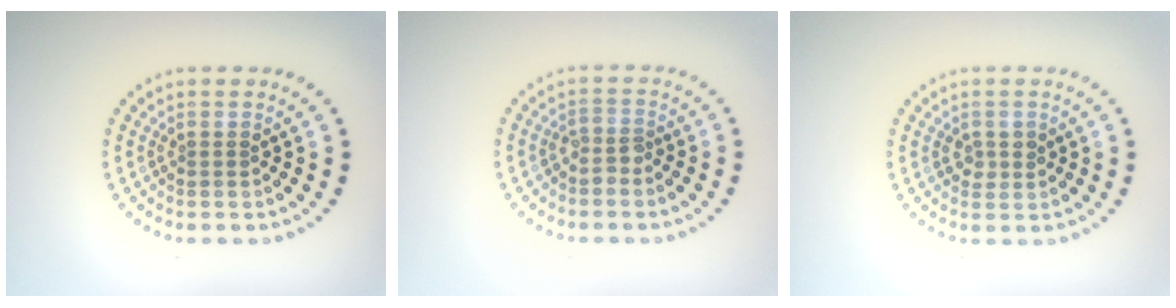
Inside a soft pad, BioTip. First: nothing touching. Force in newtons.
{"total": 1.4, "press": 1.0, "slide": 0.9}
{"total": 1.4, "press": 1.4, "slide": 0.3}